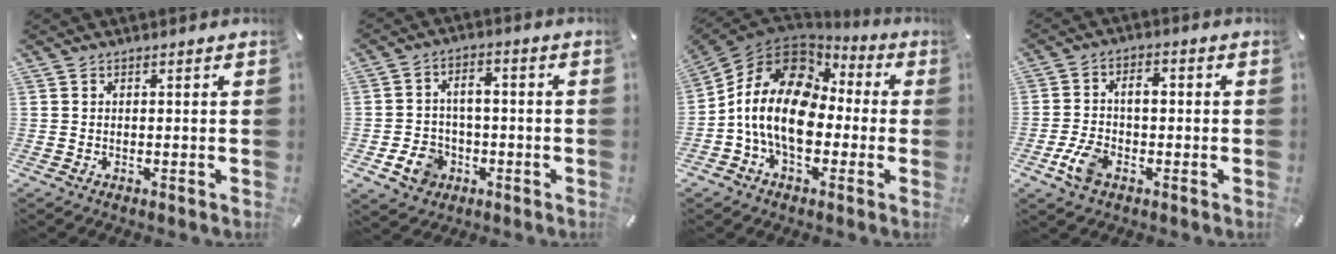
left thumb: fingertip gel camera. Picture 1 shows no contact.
{"total": 8.5, "force": [-2.1, 7.2, 4.1], "torque": [-0.085, 0.020, -0.034]}
{"total": 17.2, "force": [-2.3, 12.7, 11.4], "torque": [-0.252, 0.023, -0.042]}
{"total": 8.1, "force": [-2.0, 5.2, 6.0], "torque": [-0.133, 0.011, -0.039]}